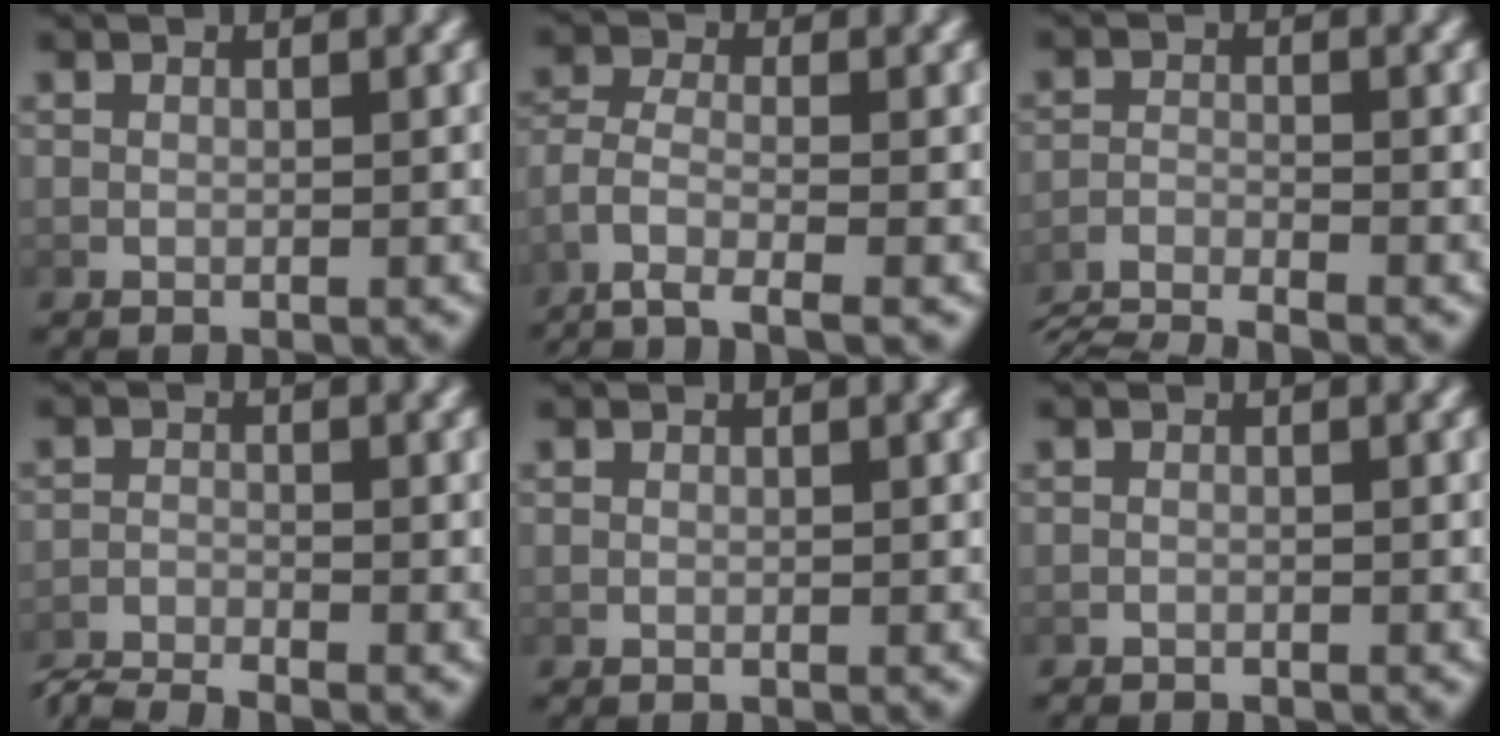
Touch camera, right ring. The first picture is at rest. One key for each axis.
{"total": 4.9, "fx": -2.8, "fy": 2.3, "fz": 3.3, "tx": -0.088, "ty": -0.030, "tz": -0.031}
{"total": 6.5, "fx": -6.1, "fy": 1.6, "fz": 1.5, "tx": -0.023, "ty": -0.022, "tz": -0.093}
{"total": 3.5, "fx": -3.4, "fy": 0.7, "fz": 0.5, "tx": -0.008, "ty": -0.011, "tz": -0.059}
{"total": 0.0}
{"total": 0.7, "fx": -0.7, "fy": -0.1, "fz": -0.1, "tx": -0.003, "ty": -0.007, "tz": -0.008}